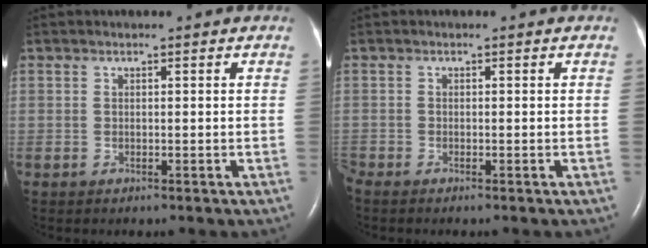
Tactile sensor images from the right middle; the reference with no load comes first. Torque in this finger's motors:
{"motor_torque": [1.17, -0.98, 0.23, 0.09]}